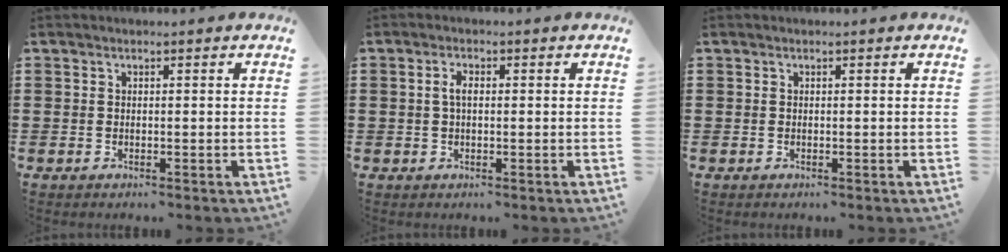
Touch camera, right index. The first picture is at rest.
{"total": 2.1, "force": [0.1, 0.8, 1.9], "torque": [-0.040, 0.004, 0.000]}
{"total": 0.0}